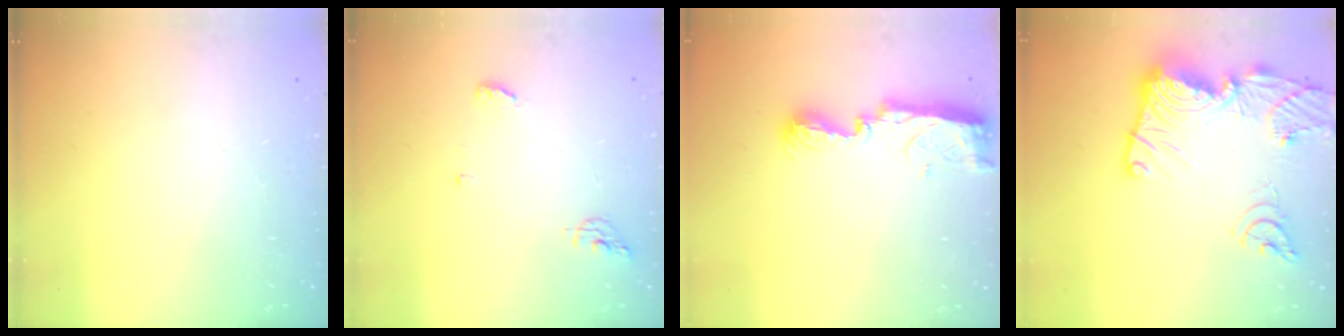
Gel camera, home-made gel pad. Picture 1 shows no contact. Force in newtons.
{"total": 4.7, "press": 4.7, "slide": 0.4}
{"total": 7.7, "press": 7.6, "slide": 0.6}
{"total": 21.8, "press": 21.7, "slide": 2.3}